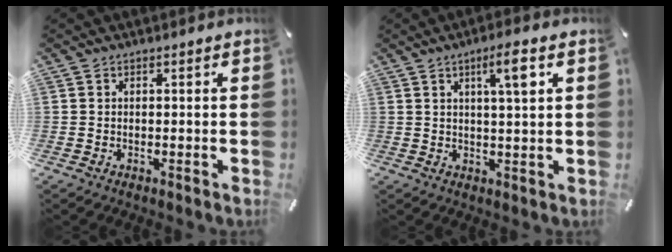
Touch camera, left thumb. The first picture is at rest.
{"total": 6.3, "force": [2.8, 0.7, 5.6], "torque": [-0.099, -0.002, 0.040]}